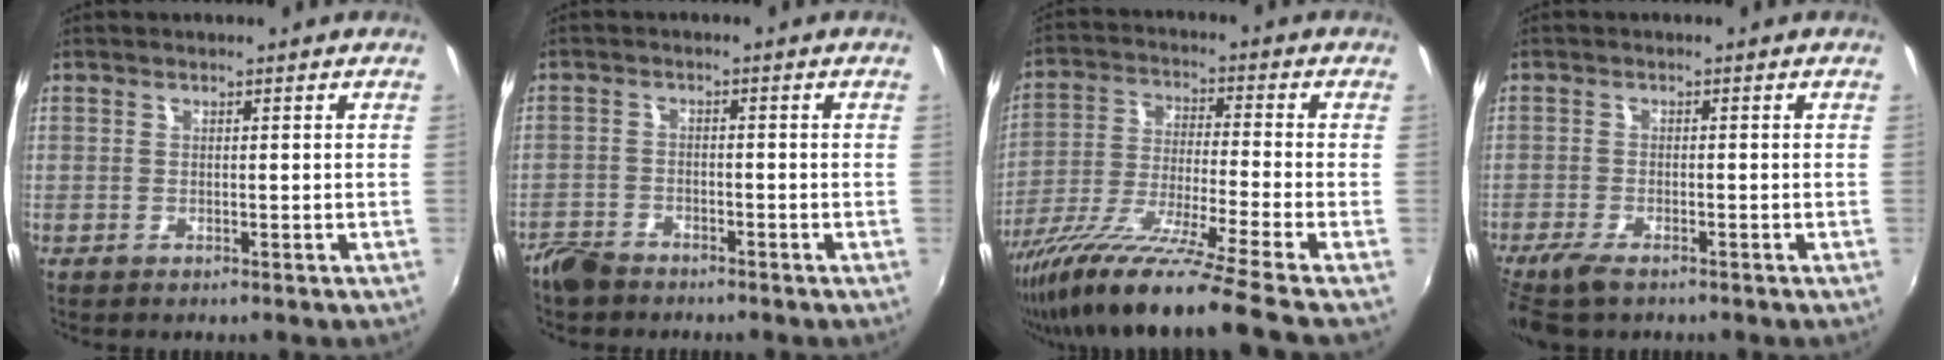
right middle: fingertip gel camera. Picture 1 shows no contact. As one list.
[{"total": 5.4, "force": [-4.6, 2.4, 1.5], "torque": [-0.048, -0.006, -0.089]}, {"total": 17.8, "force": [-14.7, -2.8, 9.7], "torque": [-0.175, -0.049, -0.261]}, {"total": 5.2, "force": [-4.0, 1.5, 3.0], "torque": [-0.078, -0.019, -0.078]}]